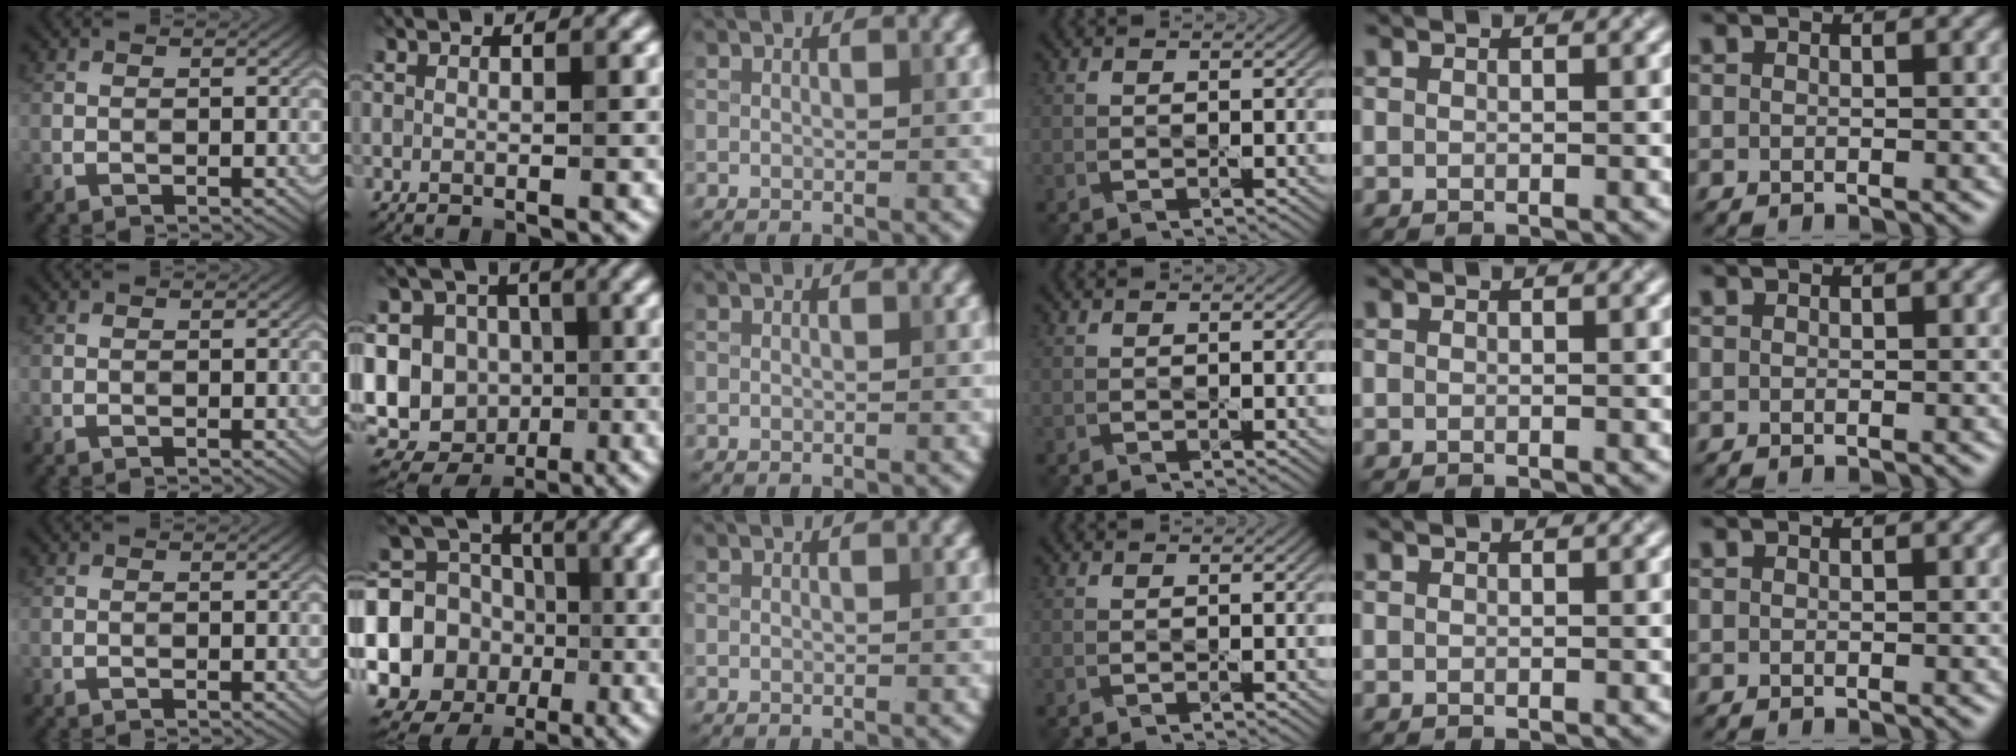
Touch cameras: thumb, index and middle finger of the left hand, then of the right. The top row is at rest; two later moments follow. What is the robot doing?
{"motion": "press", "object": "sticker"}